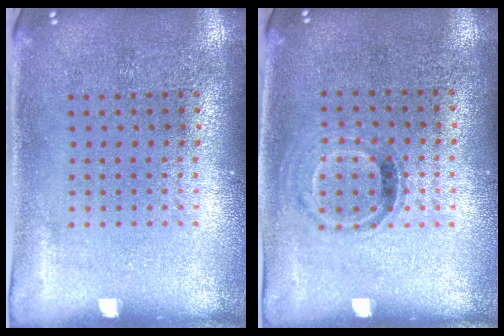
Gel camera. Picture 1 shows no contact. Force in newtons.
{"total": 0.9, "press": 0.7, "slide": 0.5}